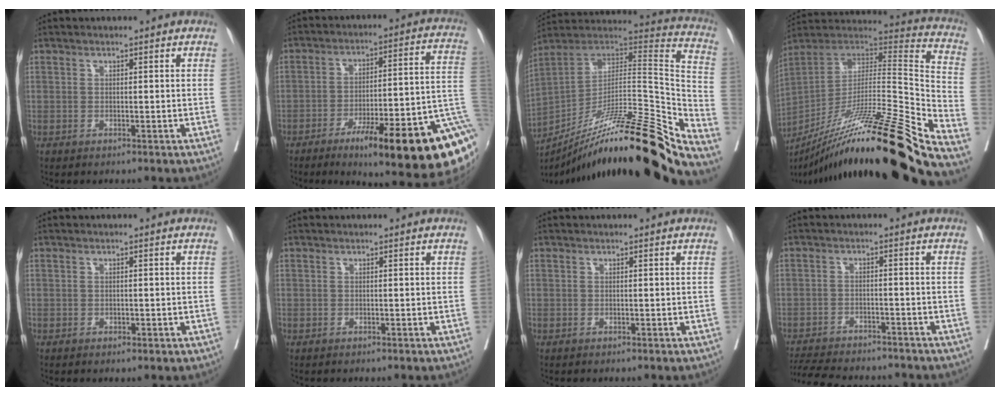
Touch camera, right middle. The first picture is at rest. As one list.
[{"total": 25.3, "force": [-11.7, 4.4, 22.0], "torque": [-0.188, 0.022, -0.166]}, {"total": 33.7, "force": [-25.0, 1.6, 22.6], "torque": [-0.258, -0.025, -0.392]}, {"total": 36.2, "force": [-24.8, 1.4, 26.4], "torque": [-0.368, -0.053, -0.403]}, {"total": 1.0, "force": [-0.3, 0.7, 0.7], "torque": [-0.013, -0.001, -0.001]}, {"total": 0.0}, {"total": 0.0}, {"total": 13.2, "force": [-12.0, 2.8, 4.6], "torque": [-0.095, -0.005, -0.171]}]